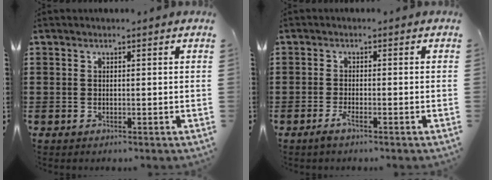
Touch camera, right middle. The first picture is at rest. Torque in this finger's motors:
{"motor_torque": [0.50, -0.17, 0.00, 0.01]}